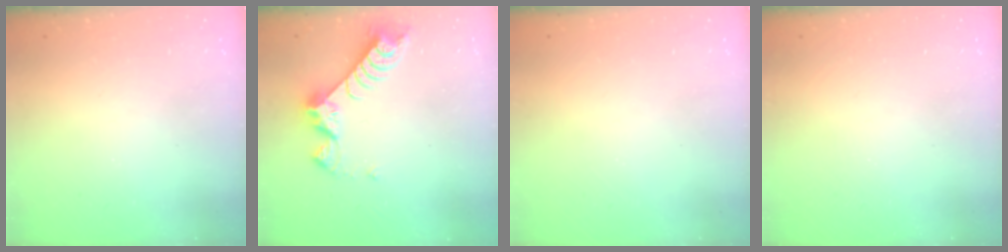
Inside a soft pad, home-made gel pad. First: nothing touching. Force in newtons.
{"total": 9.4, "press": 9.4, "slide": 0.7}
{"total": 0.0}
{"total": 0.0}